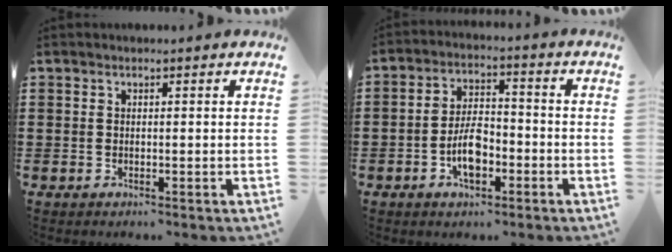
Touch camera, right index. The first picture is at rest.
{"total": 6.8, "force": [-2.5, 3.3, 5.4], "torque": [-0.110, 0.007, -0.047]}